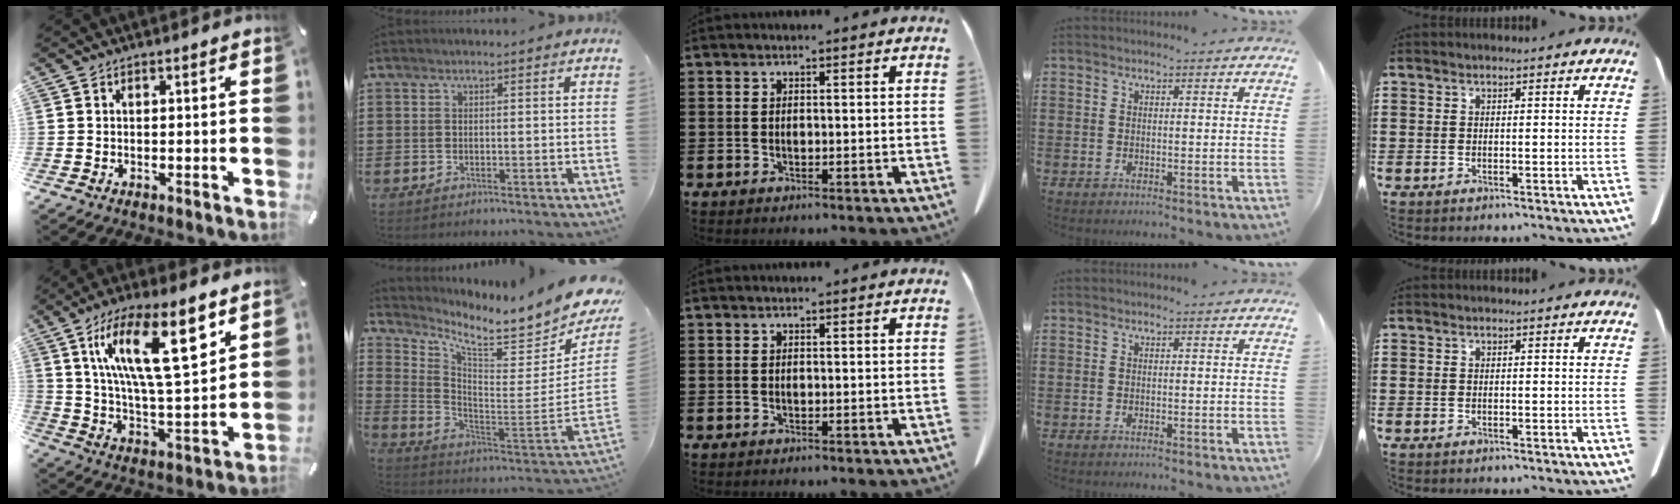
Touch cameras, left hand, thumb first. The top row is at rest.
{"thumb": {"total": 20.6, "force": [10.4, 7.0, 16.3], "torque": [-0.287, -0.035, 0.166]}, "index": {"total": 8.5, "force": [7.1, 0.9, 4.5], "torque": [-0.101, -0.077, 0.113]}}